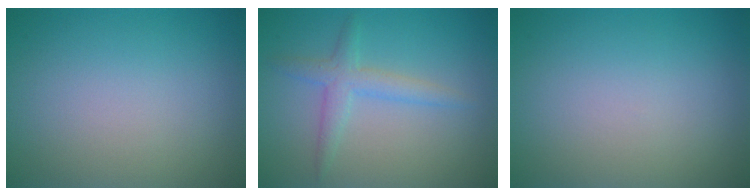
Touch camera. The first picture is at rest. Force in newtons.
{"total": 1.8, "press": 1.8, "slide": 0.1}
{"total": 0.0}